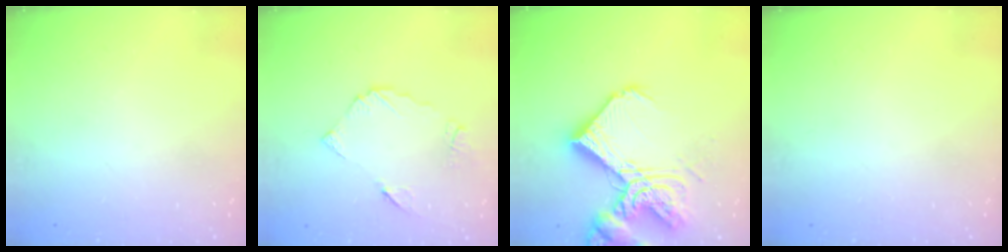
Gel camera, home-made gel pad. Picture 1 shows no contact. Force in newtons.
{"total": 7.7, "press": 7.7, "slide": 0.5}
{"total": 20.9, "press": 20.8, "slide": 2.3}
{"total": 0.0}